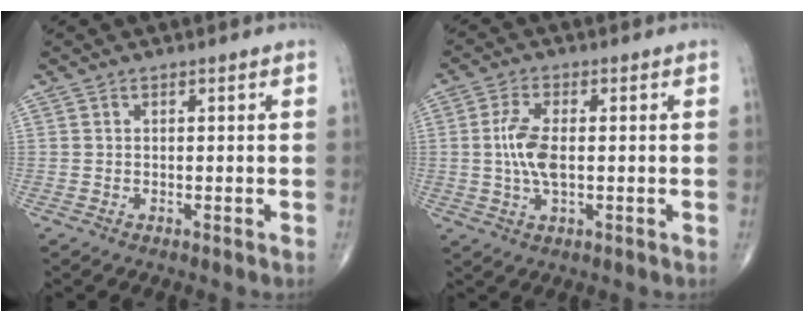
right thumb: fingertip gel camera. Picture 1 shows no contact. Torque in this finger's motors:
{"motor_torque": [1.46, 1.37, 1.06, 0.14, 0.35]}